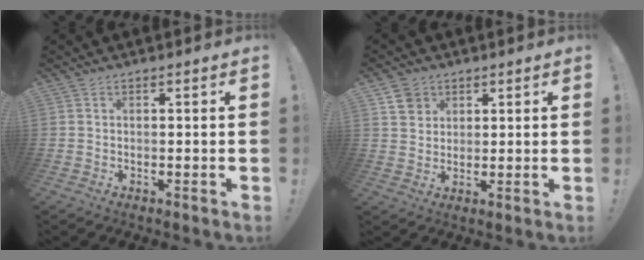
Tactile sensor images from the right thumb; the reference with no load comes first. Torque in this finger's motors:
{"motor_torque": [-0.39, 0.38, -0.24, 0.52, -0.07]}